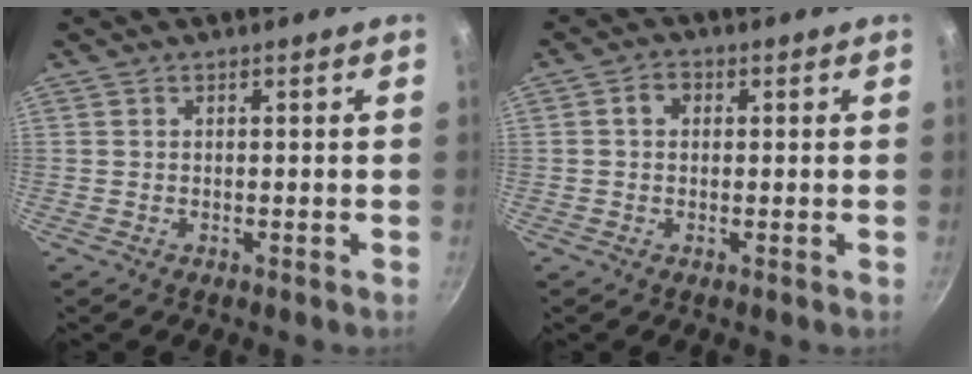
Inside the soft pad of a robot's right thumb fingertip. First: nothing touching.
{"total": 2.7, "force": [0.4, 2.1, 1.6], "torque": [-0.020, 0.006, 0.002]}